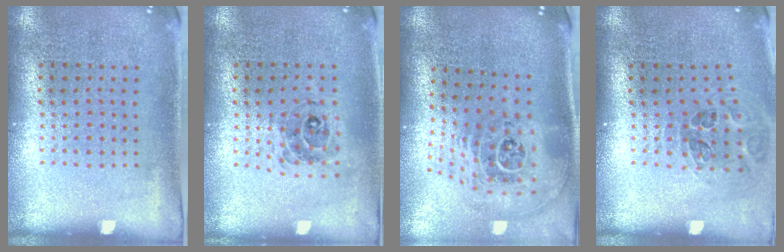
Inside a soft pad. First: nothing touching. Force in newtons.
{"total": 0.5, "press": 0.5, "slide": 0.0}
{"total": 2.8, "press": 1.9, "slide": 2.1}
{"total": 1.2, "press": 1.1, "slide": 0.4}